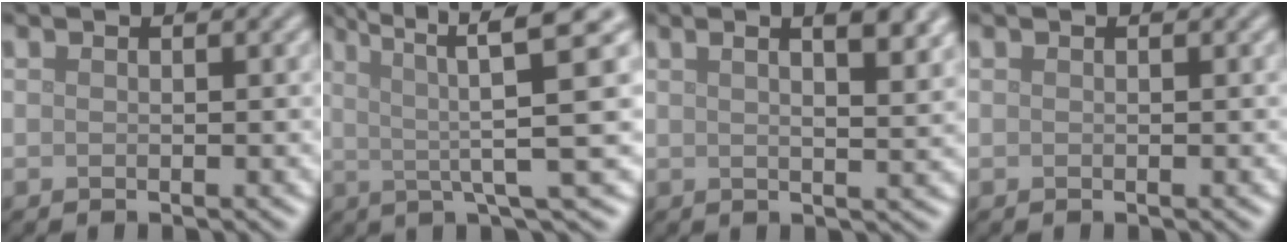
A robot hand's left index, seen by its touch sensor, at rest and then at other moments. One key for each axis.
{"total": 7.7, "fx": 1.6, "fy": 0.9, "fz": 7.5, "tx": -0.117, "ty": 0.013, "tz": 0.029}
{"total": 7.3, "fx": 3.3, "fy": 2.6, "fz": 6.0, "tx": -0.044, "ty": 0.032, "tz": 0.019}
{"total": 0.0}